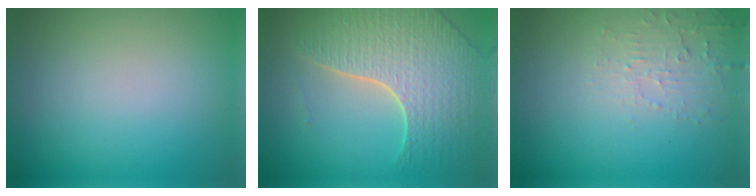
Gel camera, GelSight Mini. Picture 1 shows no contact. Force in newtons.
{"total": 7.2, "press": 5.2, "slide": 5.0}
{"total": 2.4, "press": 2.3, "slide": 0.6}